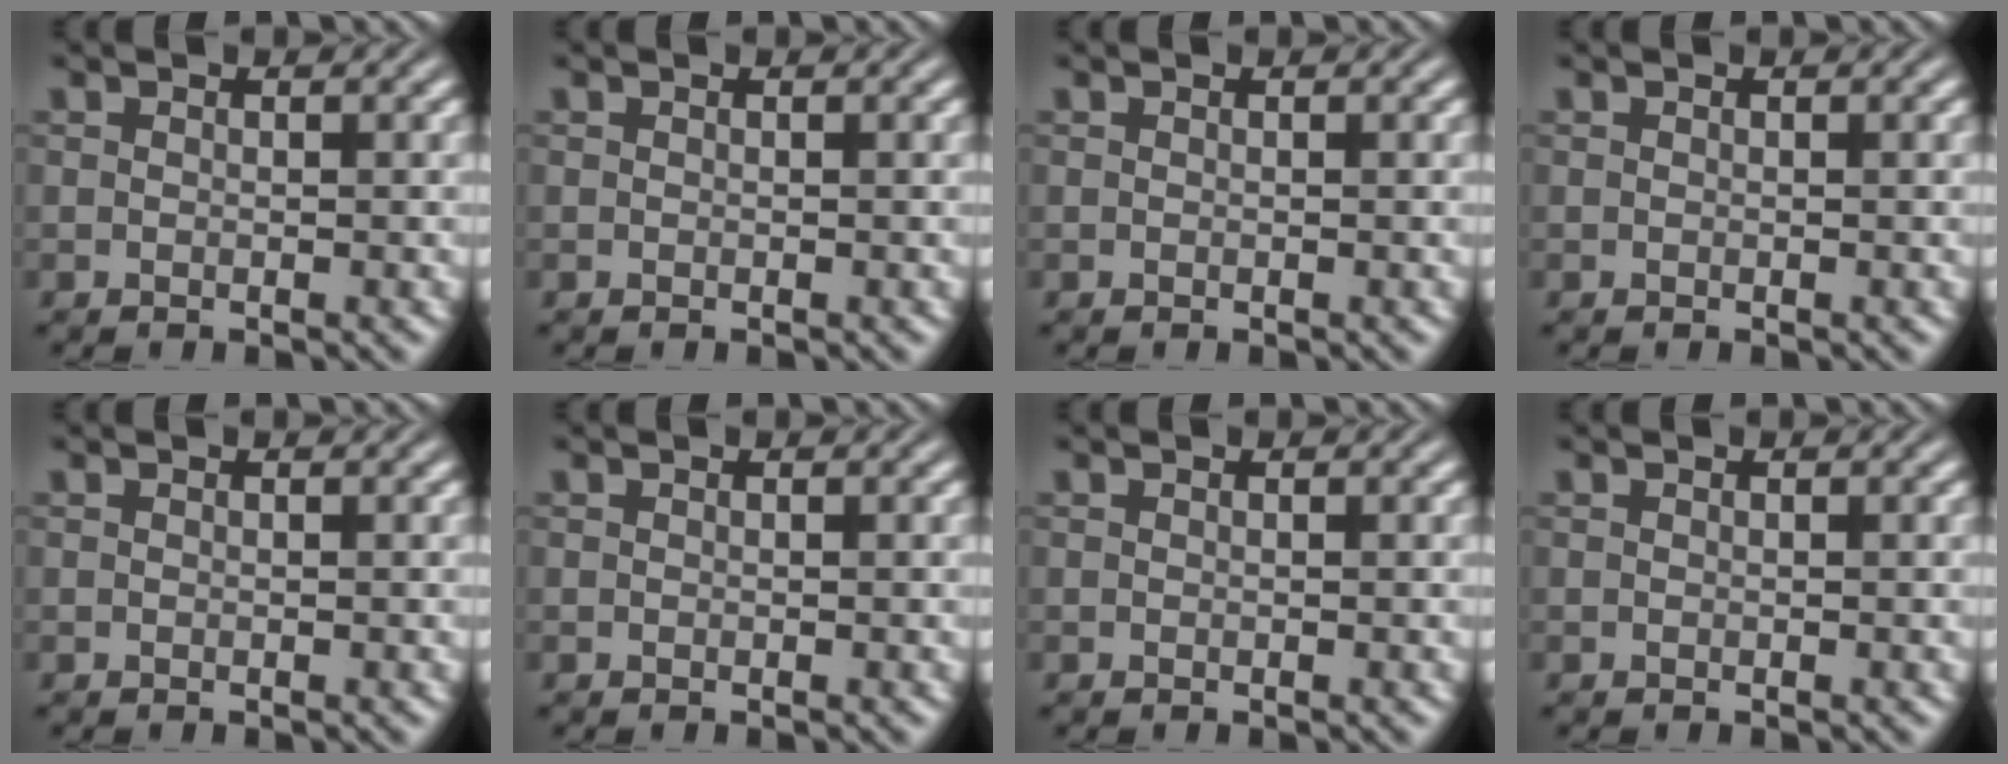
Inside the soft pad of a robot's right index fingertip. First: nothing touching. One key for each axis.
{"total": 0.0}
{"total": 0.0}
{"total": 0.0}
{"total": 0.0}
{"total": 0.0}
{"total": 0.0}
{"total": 0.0}